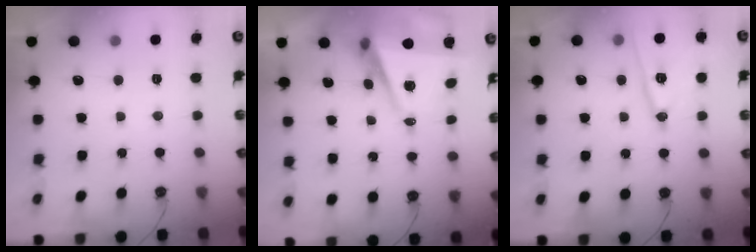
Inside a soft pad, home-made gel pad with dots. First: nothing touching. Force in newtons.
{"total": 7.6, "press": 6.3, "slide": 4.4}
{"total": 13.3, "press": 13.3, "slide": 0.4}